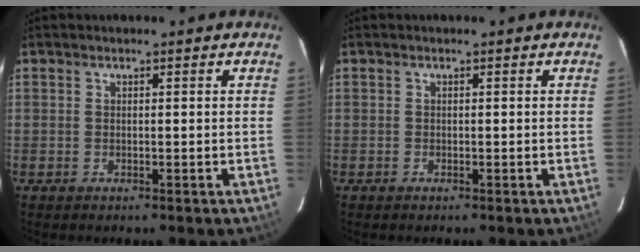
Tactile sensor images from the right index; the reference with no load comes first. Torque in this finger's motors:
{"motor_torque": [0.15, -0.04, -0.03, 0.00]}